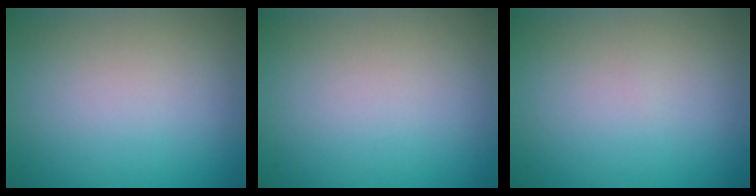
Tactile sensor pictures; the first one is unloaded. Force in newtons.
{"total": 0.0}
{"total": 0.0}